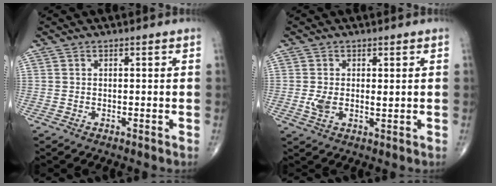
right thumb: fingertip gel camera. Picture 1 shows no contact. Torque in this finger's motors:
{"motor_torque": [0.10, 0.11, 0.15, 0.14, 0.00]}